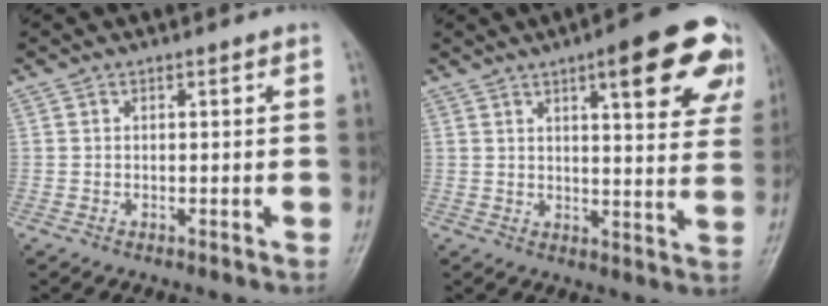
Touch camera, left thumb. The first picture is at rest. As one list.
[{"total": 17.2, "force": [8.5, 4.6, 14.2], "torque": [-0.148, -0.026, 0.103]}]